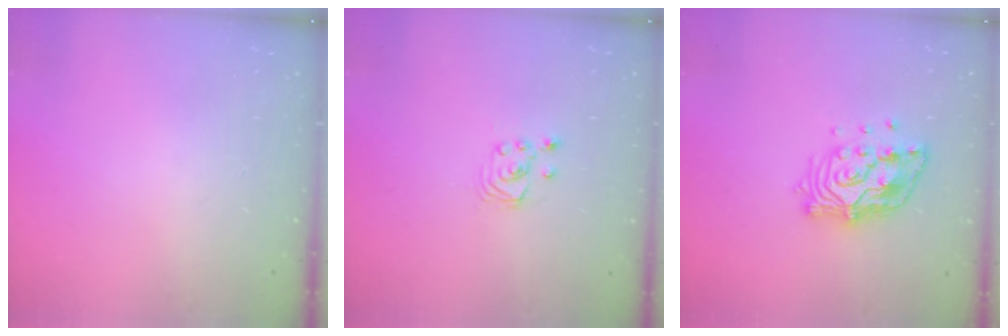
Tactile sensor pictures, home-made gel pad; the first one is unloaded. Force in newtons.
{"total": 2.5, "press": 2.5, "slide": 0.3}
{"total": 13.7, "press": 13.7, "slide": 1.2}